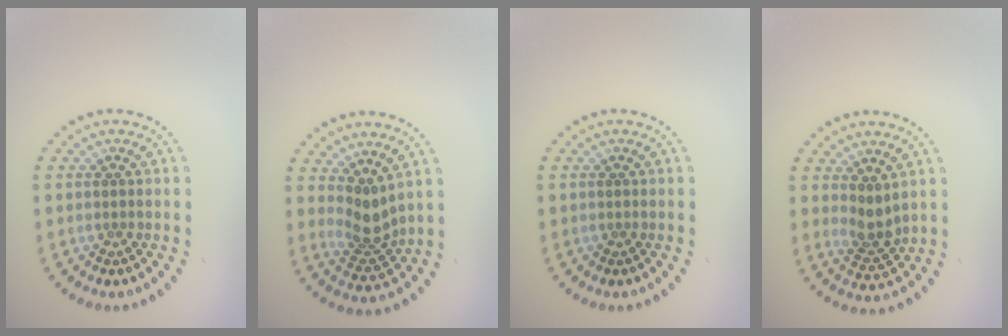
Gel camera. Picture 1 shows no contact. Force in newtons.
{"total": 2.9, "press": 2.1, "slide": 2.0}
{"total": 0.0}
{"total": 2.3, "press": 1.8, "slide": 1.4}